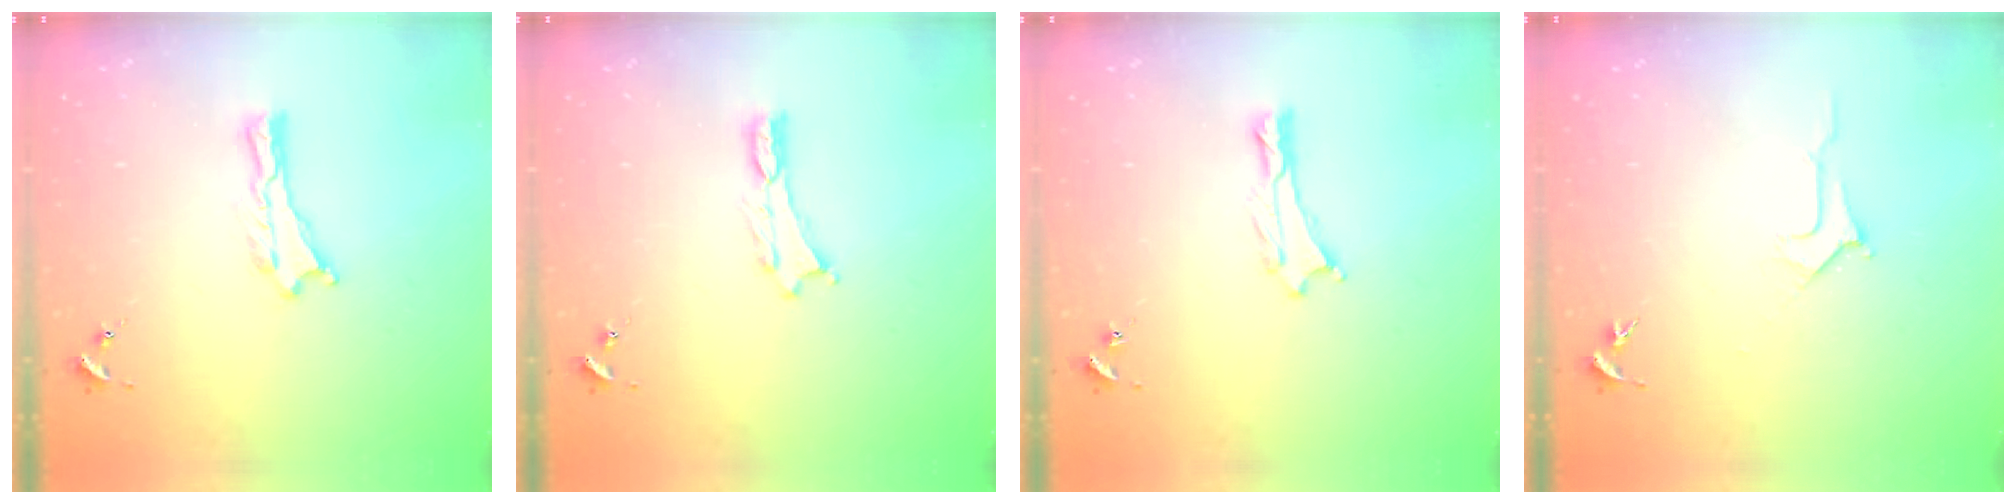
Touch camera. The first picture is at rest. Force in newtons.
{"total": 0.0}
{"total": 0.0}
{"total": 2.8, "press": 2.8, "slide": 0.4}